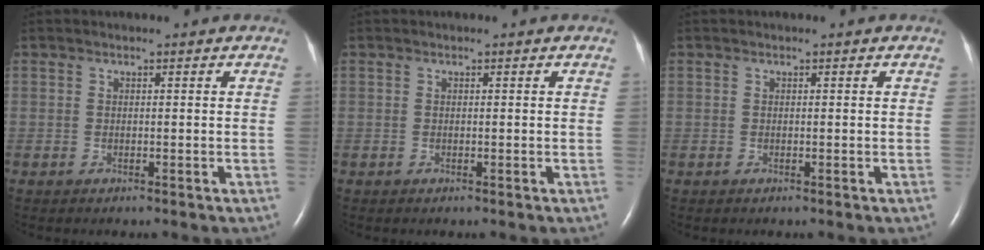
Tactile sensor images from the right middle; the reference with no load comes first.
{"total": 0.0}
{"total": 0.0}